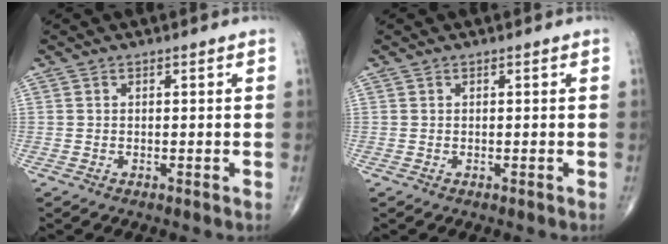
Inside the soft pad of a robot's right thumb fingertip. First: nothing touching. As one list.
[{"total": 0.0}]